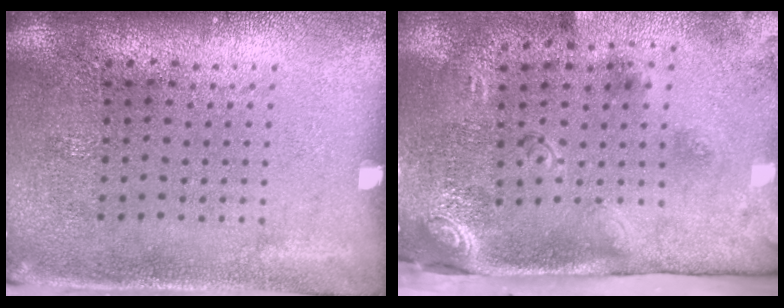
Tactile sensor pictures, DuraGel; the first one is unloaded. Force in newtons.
{"total": 3.0, "press": 1.9, "slide": 2.3}